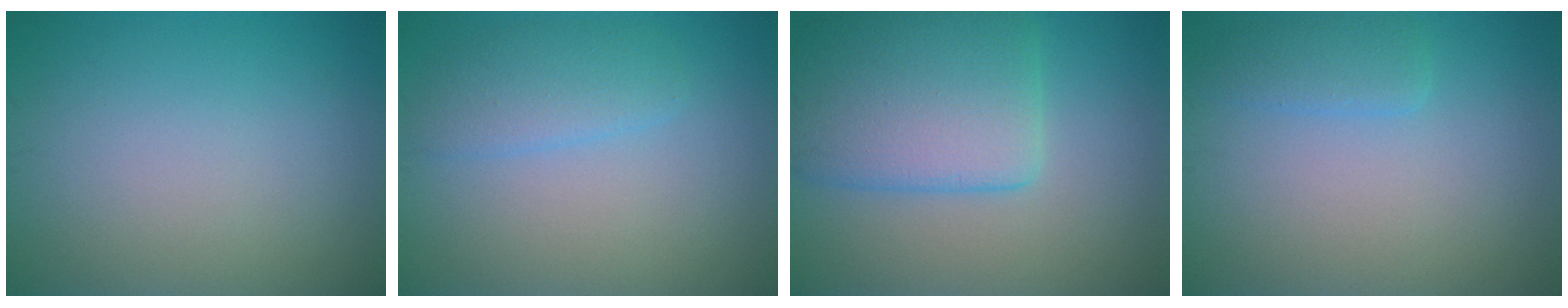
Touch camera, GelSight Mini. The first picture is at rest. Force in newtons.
{"total": 2.7, "press": 2.7, "slide": 0.2}
{"total": 7.4, "press": 7.4, "slide": 0.2}
{"total": 1.8, "press": 1.8, "slide": 0.2}